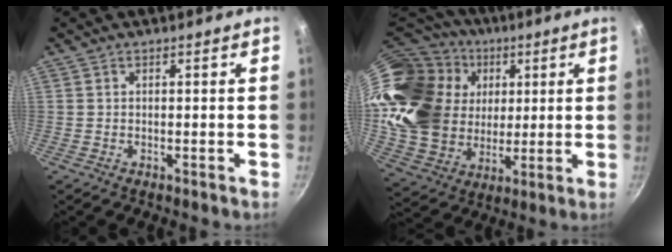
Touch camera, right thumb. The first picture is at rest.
{"total": 27.6, "force": [7.9, 21.6, 15.2], "torque": [-0.273, 0.013, 0.162]}